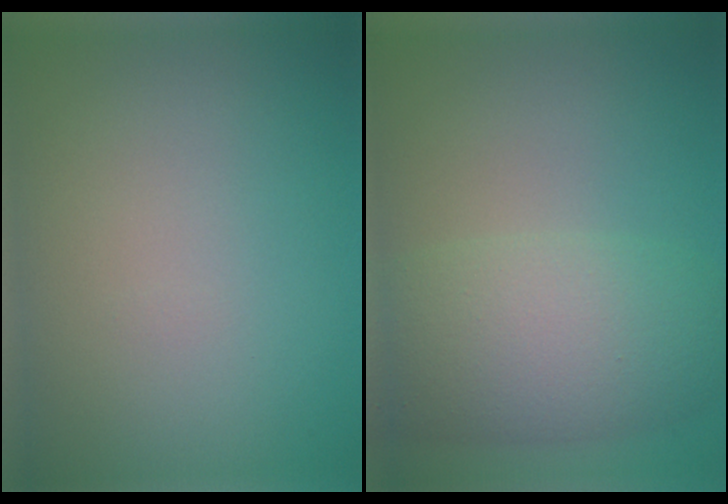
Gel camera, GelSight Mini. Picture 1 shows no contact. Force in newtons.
{"total": 6.9, "press": 6.9, "slide": 0.2}